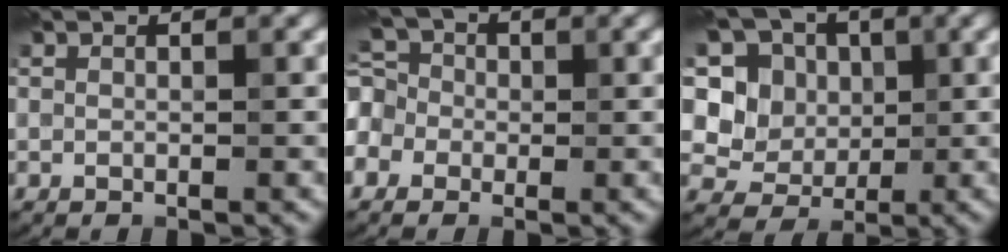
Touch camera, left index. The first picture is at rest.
{"total": 6.4, "force": [-0.7, 5.6, 3.0], "torque": [-0.075, 0.032, -0.054]}
{"total": 5.2, "force": [1.4, 4.5, 2.2], "torque": [-0.042, 0.004, 0.006]}